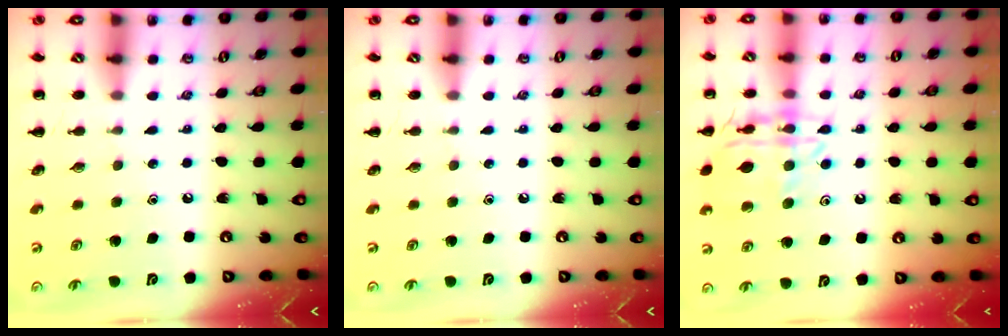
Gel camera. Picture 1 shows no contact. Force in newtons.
{"total": 0.0}
{"total": 14.2, "press": 14.1, "slide": 1.2}